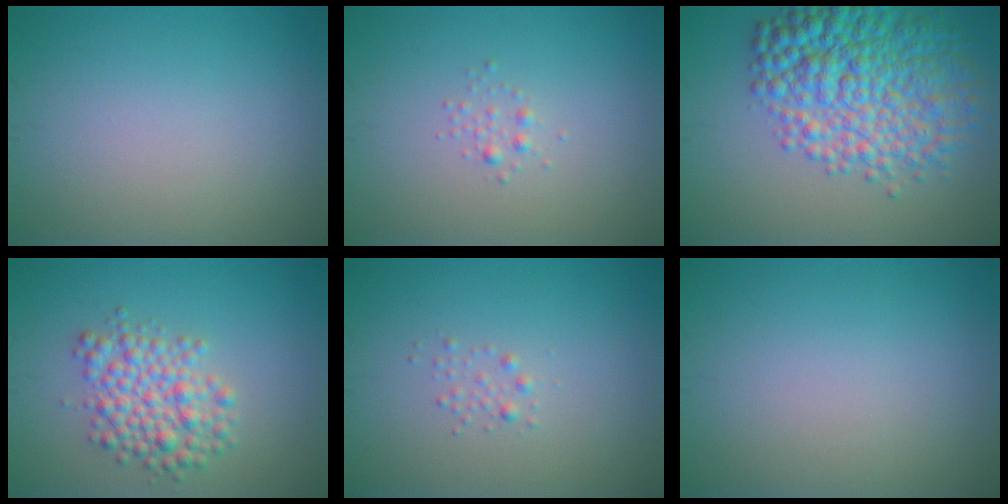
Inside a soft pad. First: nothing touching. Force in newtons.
{"total": 0.8, "press": 0.8, "slide": 0.0}
{"total": 9.3, "press": 9.3, "slide": 0.1}
{"total": 4.4, "press": 4.4, "slide": 0.1}
{"total": 0.8, "press": 0.8, "slide": 0.1}
{"total": 0.0}